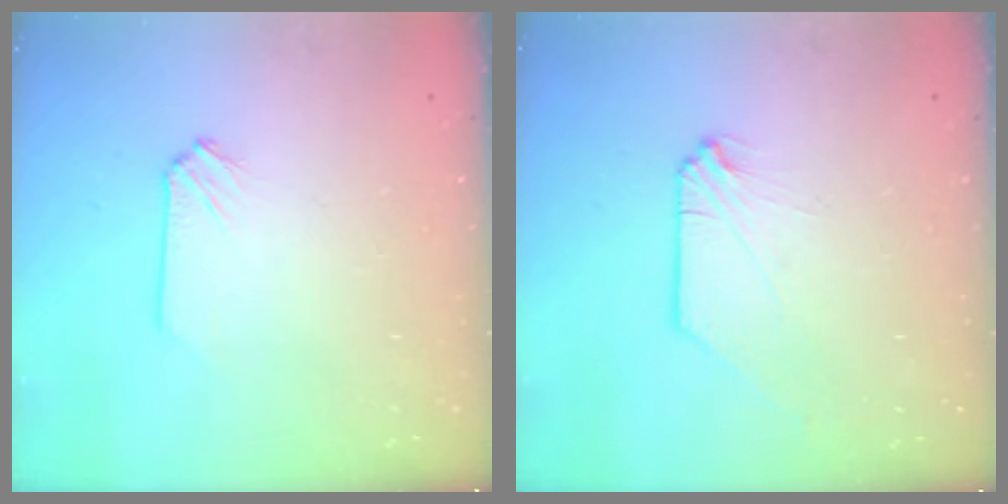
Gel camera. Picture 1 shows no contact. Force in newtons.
{"total": 0.0}